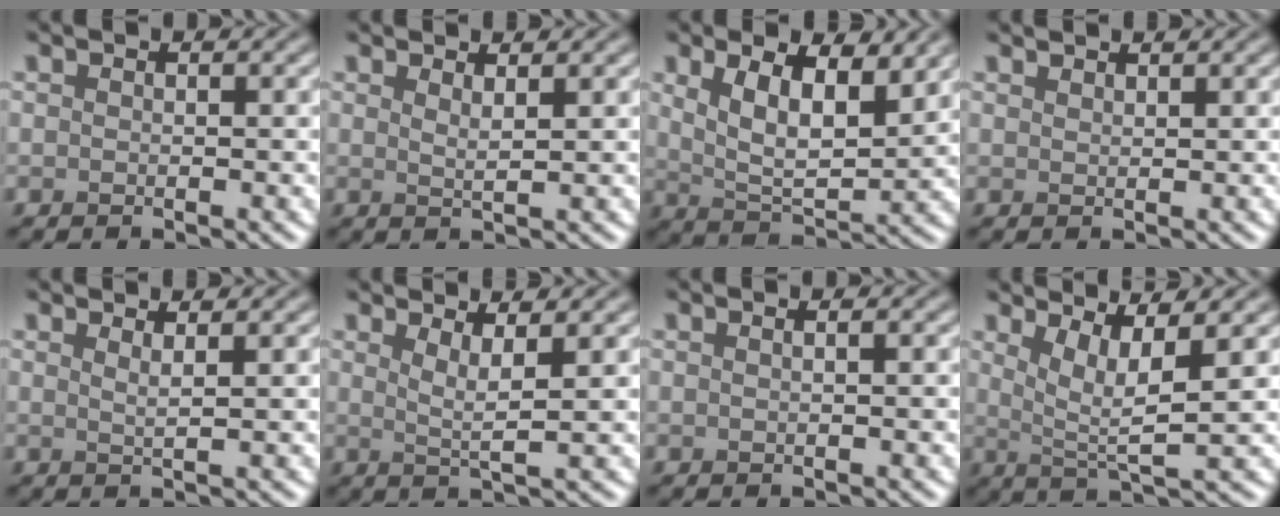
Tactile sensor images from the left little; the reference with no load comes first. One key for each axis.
{"total": 1.5, "fx": 1.1, "fy": 0.4, "fz": 1.0, "tx": -0.008, "ty": -0.001, "tz": 0.014}
{"total": 6.7, "fx": 3.1, "fy": 3.0, "fz": 5.2, "tx": -0.099, "ty": -0.008, "tz": 0.054}
{"total": 1.2, "fx": 1.2, "fy": 0.1, "fz": 0.2, "tx": -0.002, "ty": 0.001, "tz": 0.018}
{"total": 1.5, "fx": 0.9, "fy": 0.4, "fz": 1.0, "tx": -0.007, "ty": -0.001, "tz": 0.008}
{"total": 2.6, "fx": 1.3, "fy": 0.4, "fz": 2.2, "tx": -0.034, "ty": -0.005, "tz": 0.022}
{"total": 1.1, "fx": 0.4, "fy": 0.4, "fz": 0.9, "tx": -0.006, "ty": -0.002, "tz": -0.003}
{"total": 4.5, "fx": 1.8, "fy": 0.9, "fz": 4.0, "tx": -0.070, "ty": -0.007, "tz": 0.036}